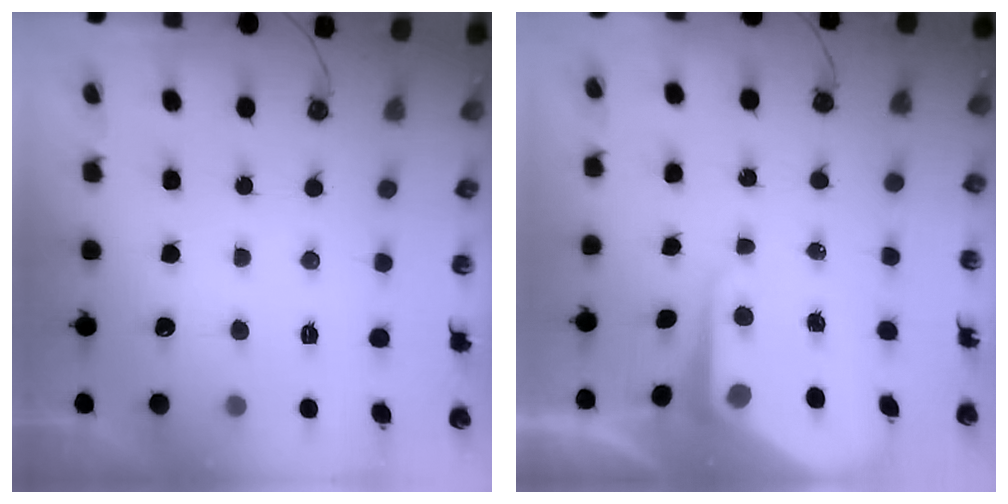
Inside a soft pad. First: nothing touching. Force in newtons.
{"total": 6.7, "press": 6.7, "slide": 0.6}